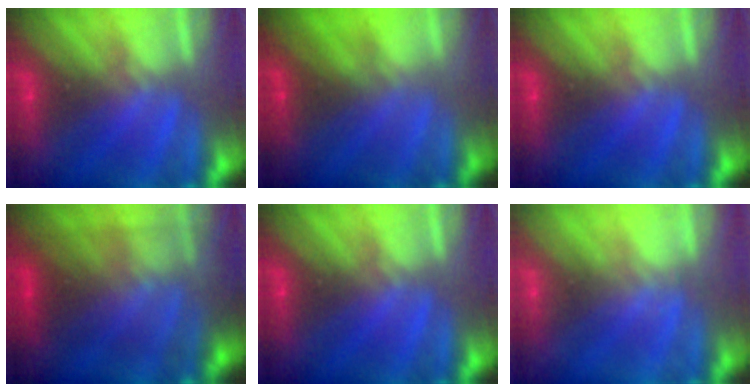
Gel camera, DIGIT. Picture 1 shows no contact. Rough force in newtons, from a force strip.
{"total": 2.2}
{"total": 0.0}
{"total": 5.8}
{"total": 0.0}
{"total": 2.1}